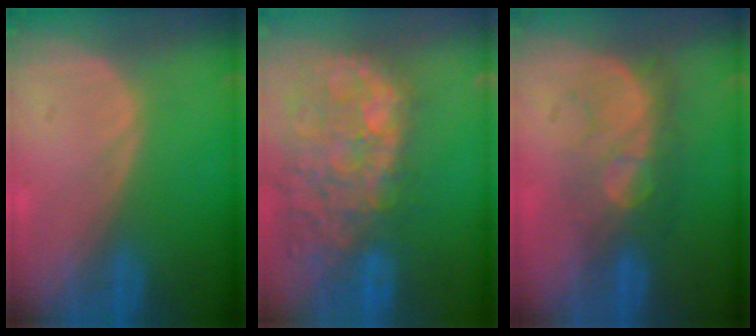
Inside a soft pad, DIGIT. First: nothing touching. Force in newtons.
{"total": 14.4, "press": 11.7, "slide": 8.4}
{"total": 7.8, "press": 7.2, "slide": 3.1}